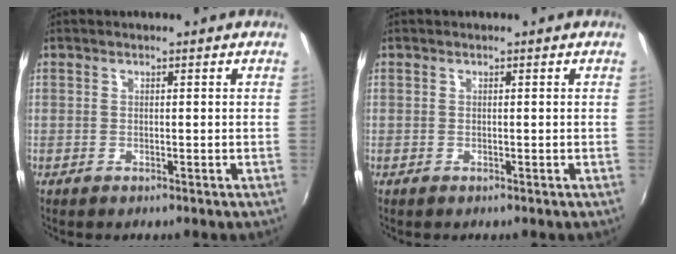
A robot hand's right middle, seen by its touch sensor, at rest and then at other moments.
{"total": 0.0}